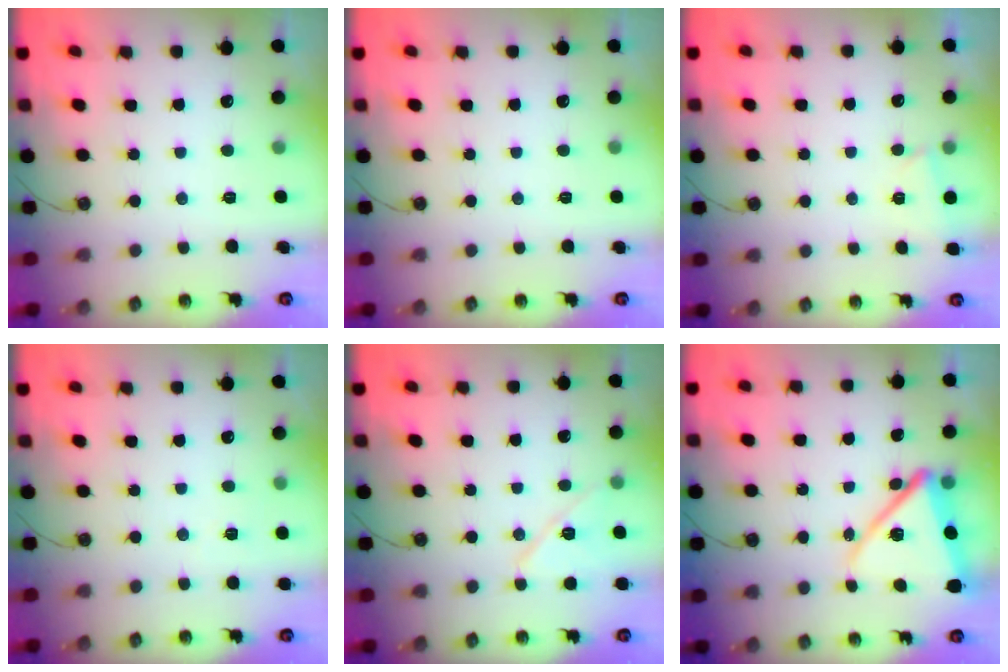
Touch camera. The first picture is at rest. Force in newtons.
{"total": 0.0}
{"total": 1.7, "press": 1.7, "slide": 0.5}
{"total": 10.4, "press": 2.6, "slide": 10.0}
{"total": 10.4, "press": 10.4, "slide": 0.8}
{"total": 15.5, "press": 15.4, "slide": 1.5}